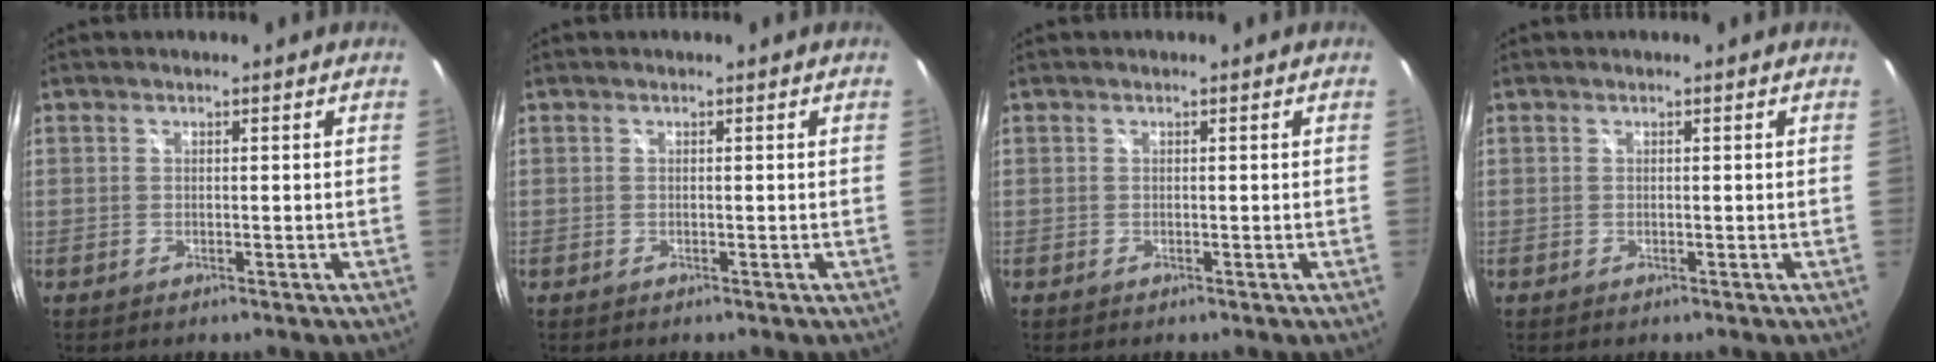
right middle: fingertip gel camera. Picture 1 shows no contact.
{"total": 0.0}
{"total": 0.0}
{"total": 0.0}